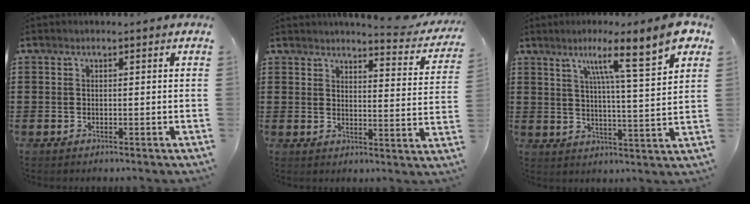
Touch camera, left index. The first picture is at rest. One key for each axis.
{"total": 4.3, "fx": 4.0, "fy": 0.2, "fz": 1.5, "tx": -0.031, "ty": -0.029, "tz": 0.064}
{"total": 10.8, "fx": 6.7, "fy": 0.5, "fz": 8.5, "tx": -0.137, "ty": -0.038, "tz": 0.094}